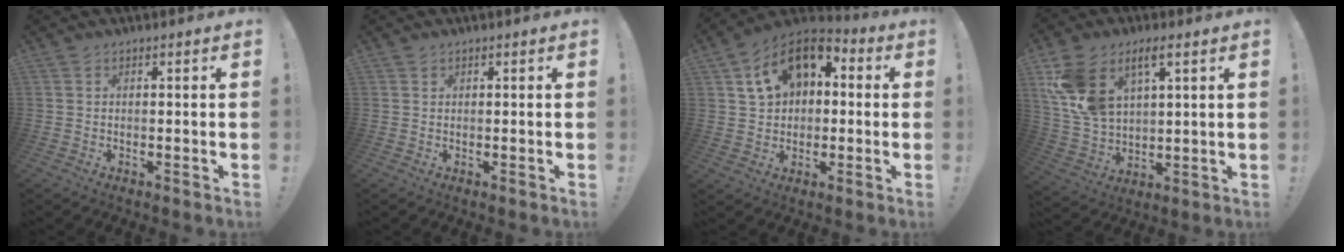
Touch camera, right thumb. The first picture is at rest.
{"total": 0.5, "force": [0.4, 0.4, 0.0], "torque": [0.004, -0.002, 0.007]}
{"total": 14.5, "force": [5.5, 10.6, 8.3], "torque": [-0.126, -0.007, 0.107]}
{"total": 12.4, "force": [6.3, 7.2, 7.9], "torque": [-0.159, -0.024, 0.121]}